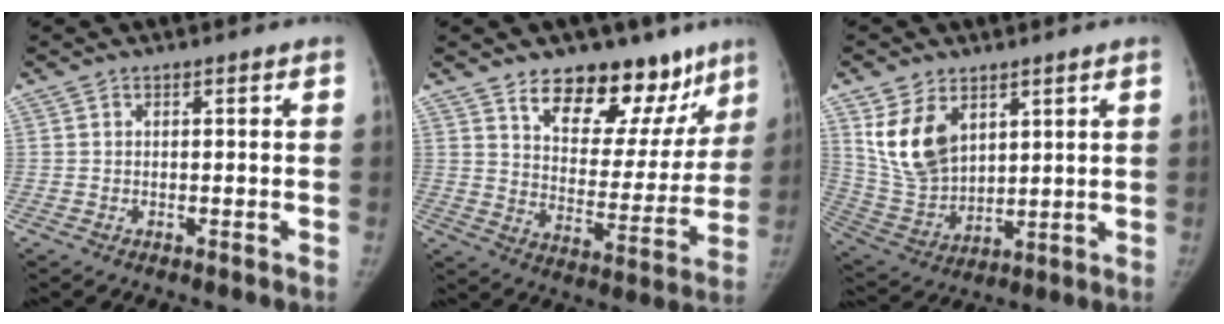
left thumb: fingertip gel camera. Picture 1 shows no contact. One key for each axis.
{"total": 19.8, "fx": 13.4, "fy": 10.4, "fz": 10.1, "tx": -0.073, "ty": -0.076, "tz": 0.197}
{"total": 12.7, "fx": 5.6, "fy": 8.2, "fz": 7.9, "tx": -0.126, "ty": -0.026, "tz": 0.132}